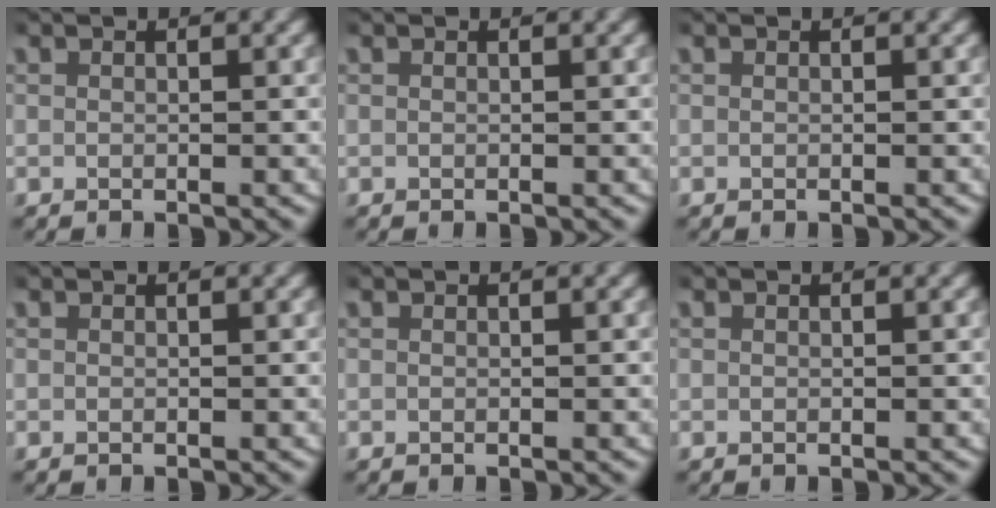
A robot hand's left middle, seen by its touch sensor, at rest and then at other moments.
{"total": 0.0}
{"total": 0.0}
{"total": 0.0}
{"total": 0.0}
{"total": 0.0}